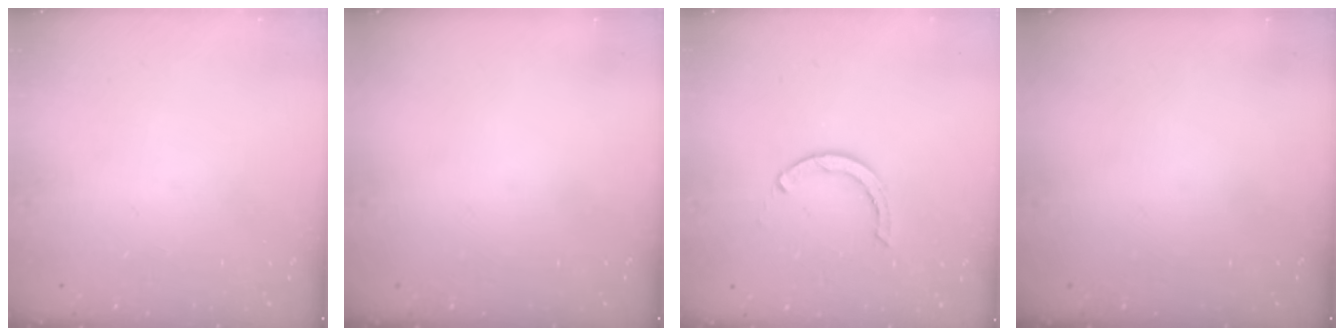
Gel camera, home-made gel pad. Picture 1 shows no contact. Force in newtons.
{"total": 0.0}
{"total": 2.6, "press": 2.6, "slide": 0.1}
{"total": 0.0}